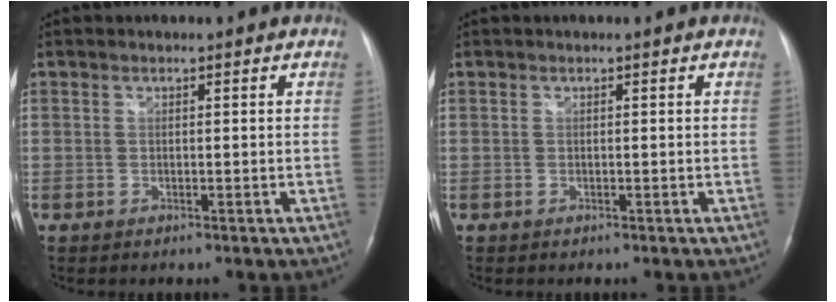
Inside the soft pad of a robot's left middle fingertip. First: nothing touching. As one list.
[{"total": 0.0}]